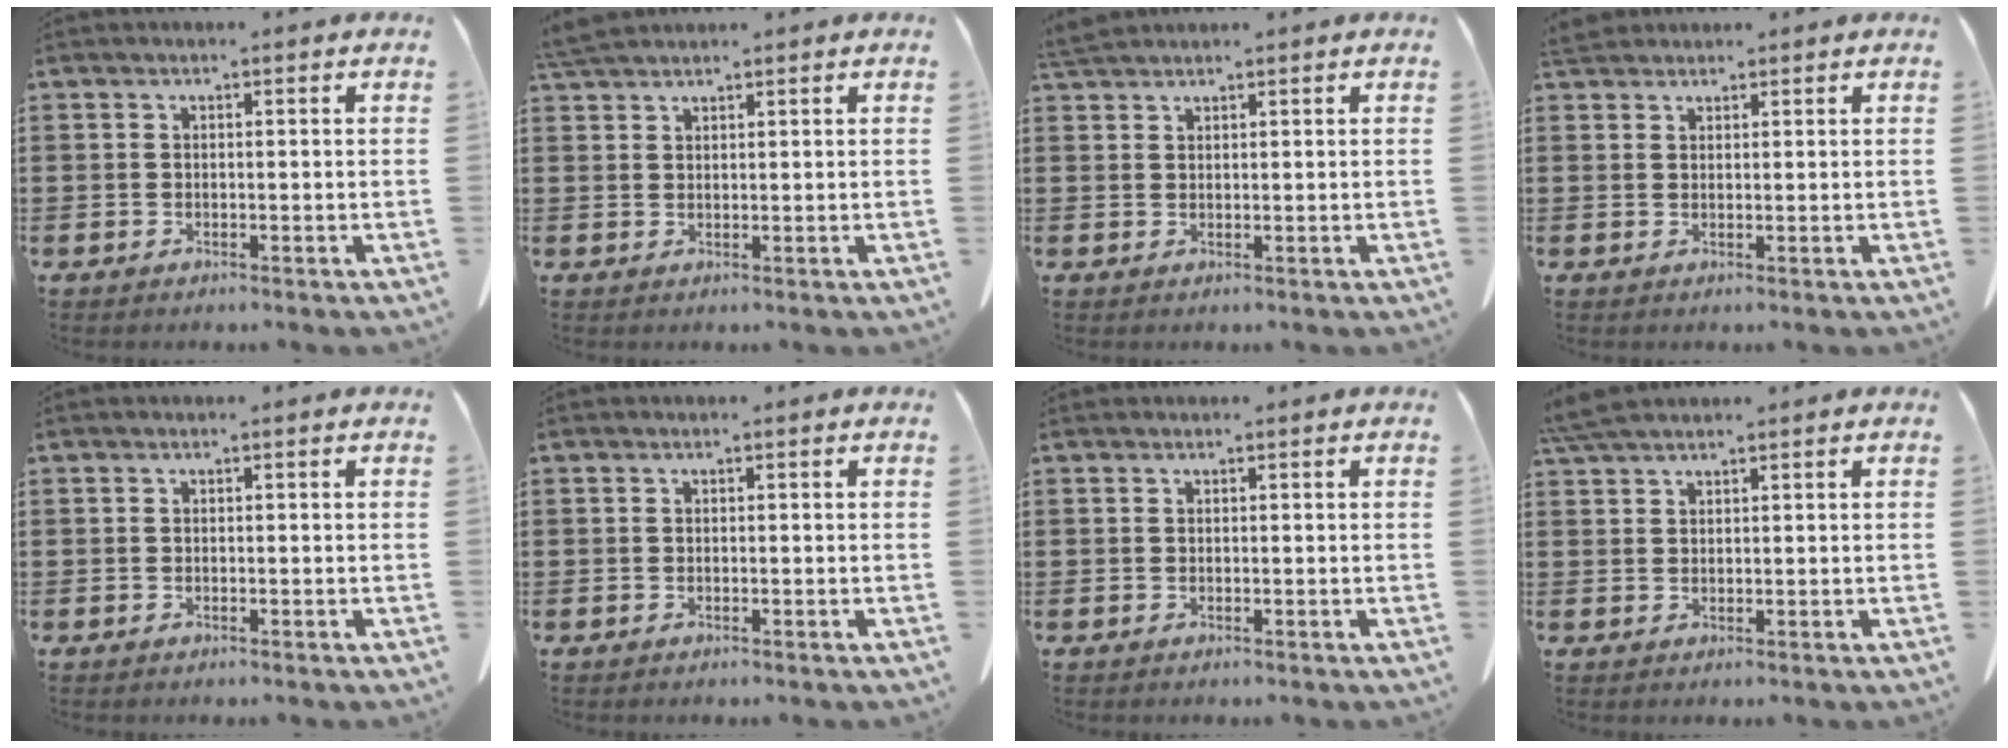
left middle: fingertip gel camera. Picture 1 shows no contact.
{"total": 3.2, "force": [2.8, 0.5, 1.4], "torque": [-0.035, -0.001, 0.056]}
{"total": 2.3, "force": [2.1, 0.3, 0.9], "torque": [-0.024, 0.001, 0.042]}
{"total": 2.5, "force": [2.2, 0.8, 0.8], "torque": [-0.024, 0.001, 0.044]}
{"total": 0.0}
{"total": 0.0}
{"total": 0.0}
{"total": 3.6, "force": [3.1, 0.5, 1.9], "torque": [-0.046, 0.000, 0.059]}